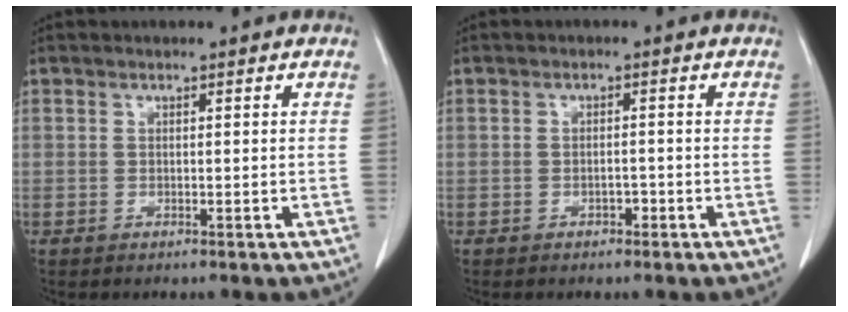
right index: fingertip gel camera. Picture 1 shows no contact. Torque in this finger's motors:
{"motor_torque": [-0.07, 0.04, 0.00, 0.00]}